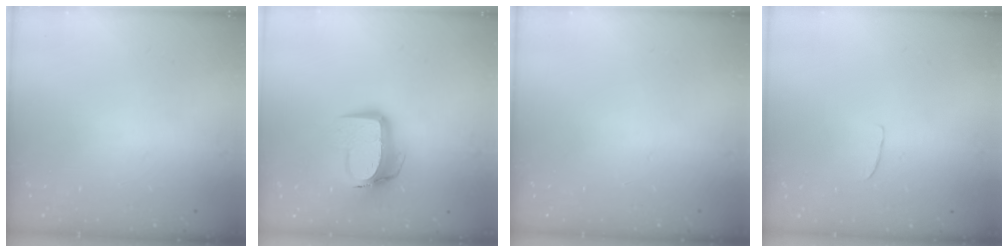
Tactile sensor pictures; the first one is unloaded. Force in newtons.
{"total": 11.5, "press": 11.5, "slide": 1.0}
{"total": 0.0}
{"total": 3.7, "press": 3.7, "slide": 0.3}